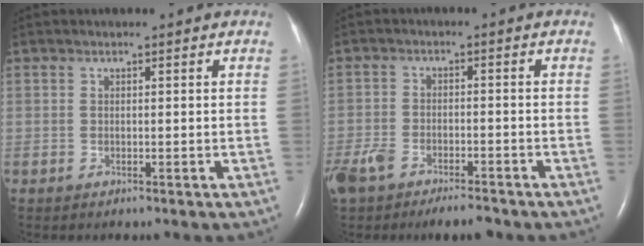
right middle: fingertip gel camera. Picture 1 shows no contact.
{"total": 8.3, "force": [-5.8, 3.6, 4.6], "torque": [-0.096, 0.000, -0.096]}